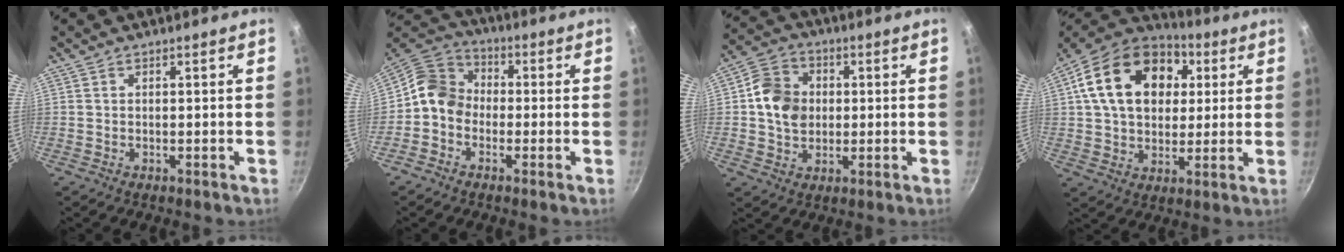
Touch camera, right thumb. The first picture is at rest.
{"total": 8.4, "force": [-1.5, 7.1, 4.3], "torque": [-0.052, 0.035, -0.056]}
{"total": 10.1, "force": [0.9, 8.2, 5.7], "torque": [-0.081, 0.012, 0.003]}
{"total": 21.9, "force": [5.9, 15.5, 14.3], "torque": [-0.227, 0.016, 0.089]}